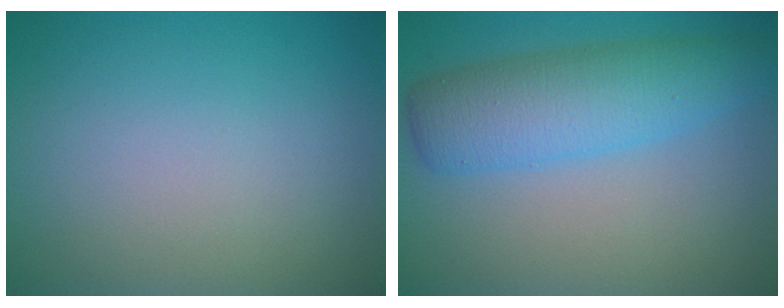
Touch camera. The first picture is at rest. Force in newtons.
{"total": 6.2, "press": 6.2, "slide": 0.2}